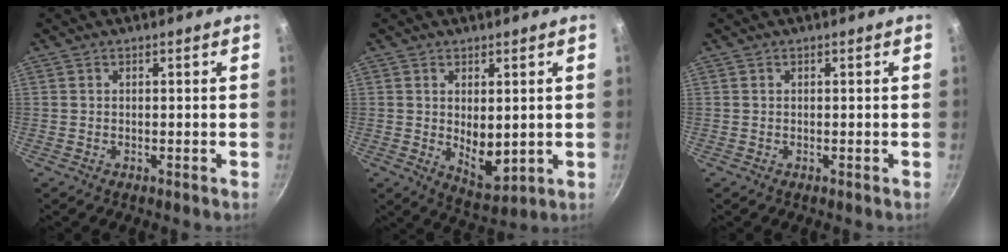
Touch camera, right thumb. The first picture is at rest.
{"total": 7.5, "force": [0.5, 4.0, 6.3], "torque": [-0.083, -0.025, 0.023]}
{"total": 0.0}